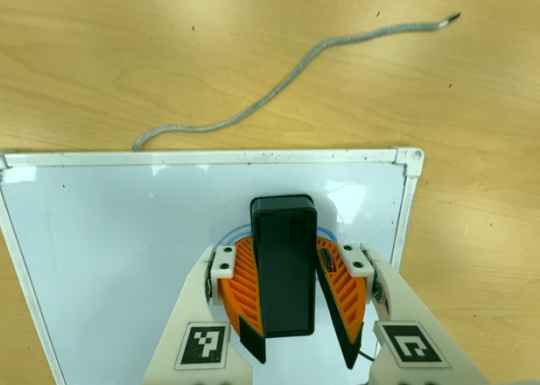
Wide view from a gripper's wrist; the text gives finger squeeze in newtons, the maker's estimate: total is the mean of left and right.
{"total": 13.6, "left": 15.8, "right": 11.5}